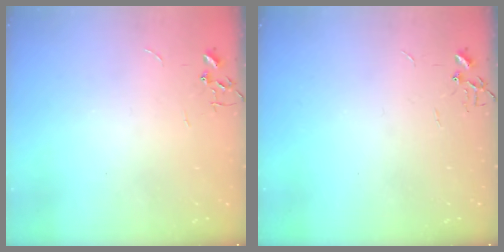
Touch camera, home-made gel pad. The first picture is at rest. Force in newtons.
{"total": 0.0}